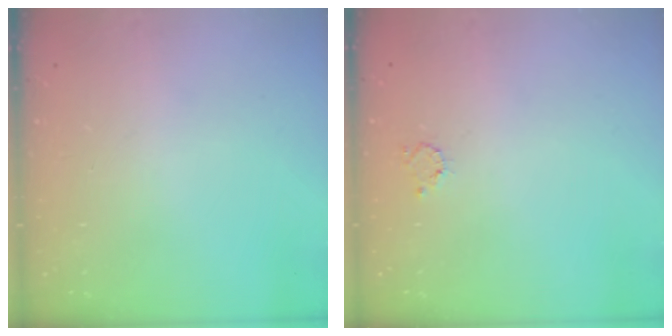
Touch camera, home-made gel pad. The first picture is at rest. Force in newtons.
{"total": 2.6, "press": 2.6, "slide": 0.4}